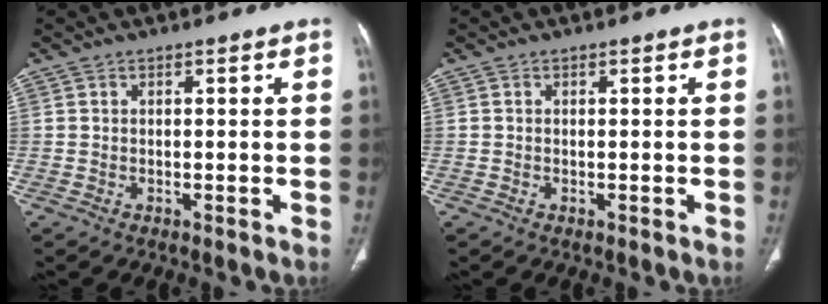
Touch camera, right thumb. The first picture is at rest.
{"total": 0.0}